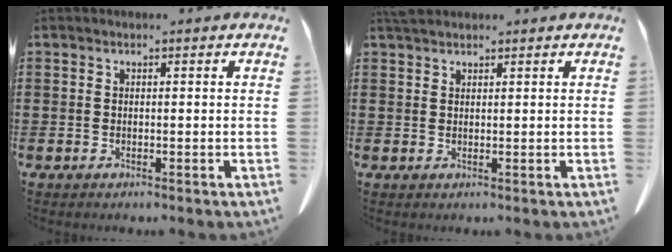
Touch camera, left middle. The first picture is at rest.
{"total": 1.7, "force": [1.6, 0.4, 0.5], "torque": [-0.014, 0.001, 0.032]}